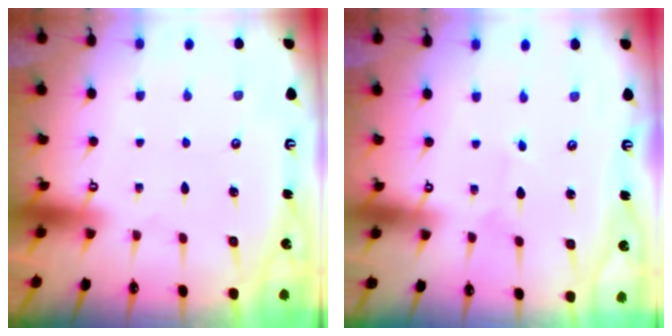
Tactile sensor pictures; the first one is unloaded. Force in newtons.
{"total": 1.9, "press": 1.9, "slide": 0.2}